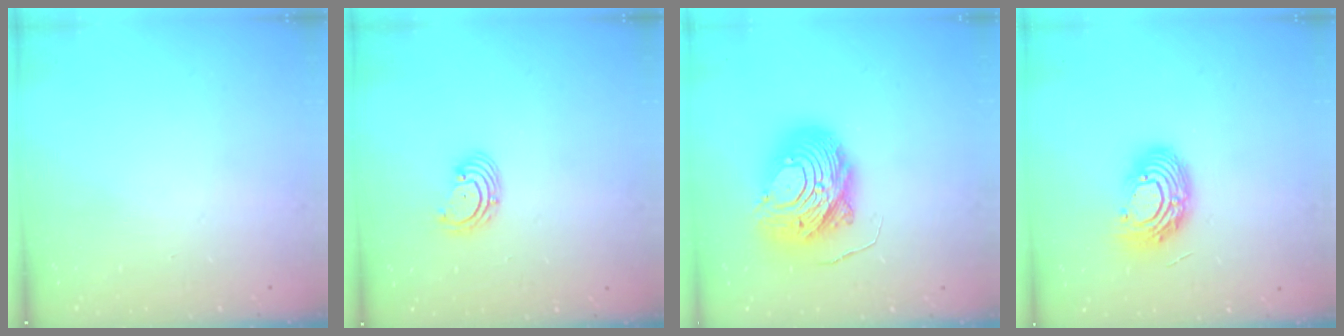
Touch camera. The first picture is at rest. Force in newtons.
{"total": 2.9, "press": 2.9, "slide": 0.1}
{"total": 14.3, "press": 14.3, "slide": 1.4}
{"total": 12.1, "press": 12.0, "slide": 1.0}